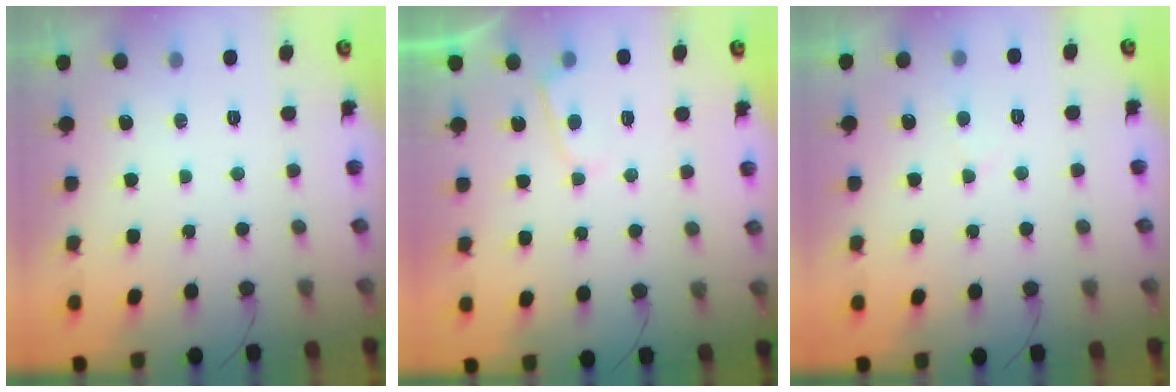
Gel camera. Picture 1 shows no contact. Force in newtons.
{"total": 2.1, "press": 2.1, "slide": 0.3}
{"total": 2.6, "press": 2.5, "slide": 0.3}